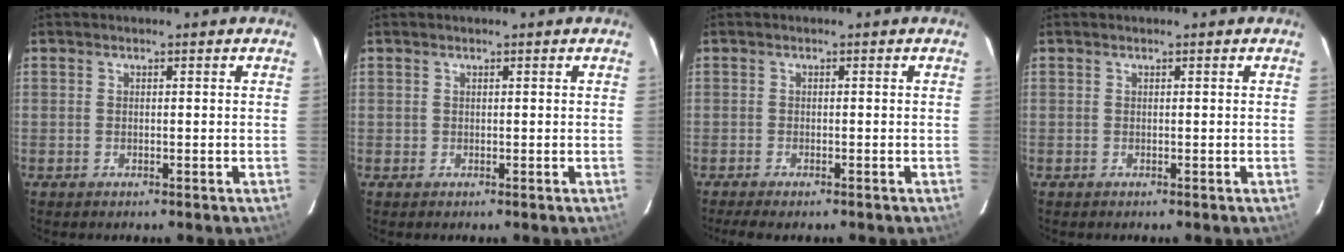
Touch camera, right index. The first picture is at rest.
{"total": 0.7, "force": [0.1, 0.7, -0.1], "torque": [0.004, 0.004, 0.002]}
{"total": 3.6, "force": [-2.9, 0.7, 2.0], "torque": [-0.050, -0.014, -0.049]}
{"total": 0.0}